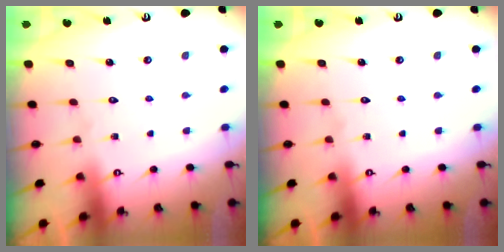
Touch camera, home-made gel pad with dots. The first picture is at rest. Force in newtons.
{"total": 0.0}